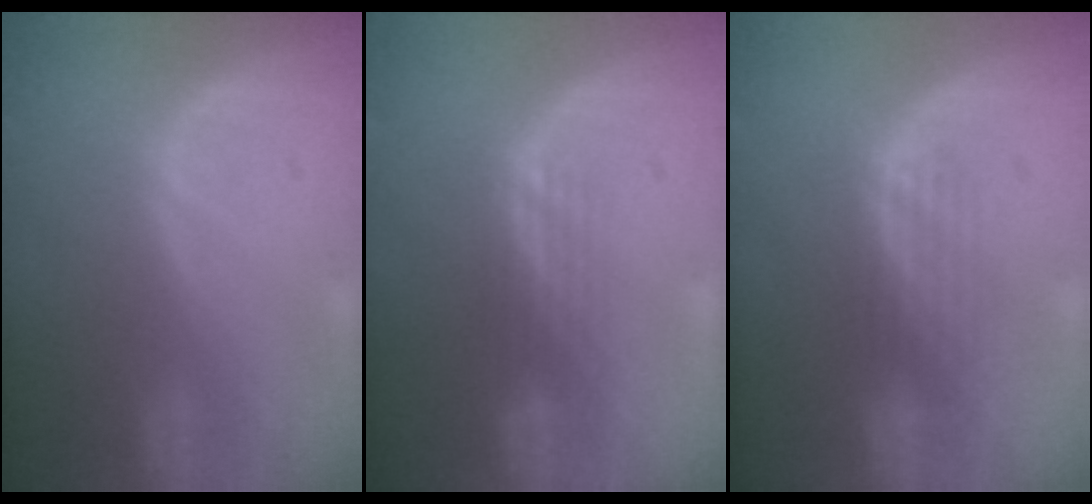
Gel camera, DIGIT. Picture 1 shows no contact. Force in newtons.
{"total": 3.0, "press": 2.5, "slide": 1.7}
{"total": 3.4, "press": 3.1, "slide": 1.5}